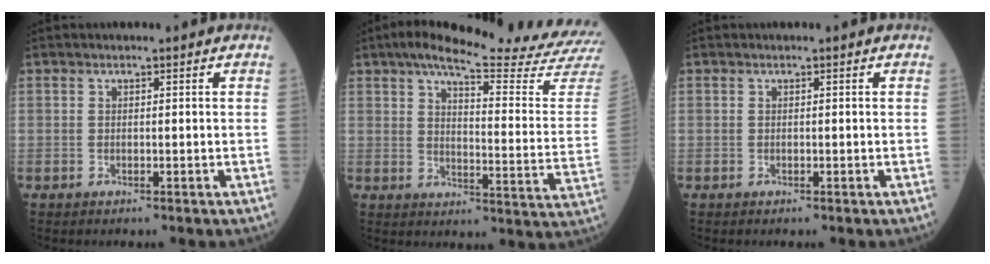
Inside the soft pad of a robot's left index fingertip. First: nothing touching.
{"total": 22.6, "force": [20.4, -1.0, 9.8], "torque": [-0.149, -0.087, 0.250]}
{"total": 0.0}